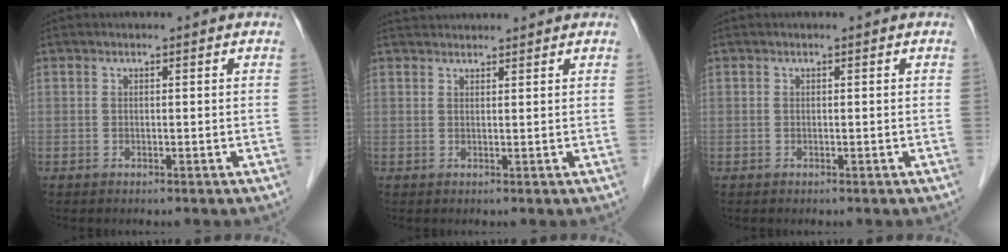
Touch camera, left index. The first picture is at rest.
{"total": 4.5, "force": [4.4, 0.5, 0.8], "torque": [-0.013, 0.038, 0.067]}
{"total": 0.0}